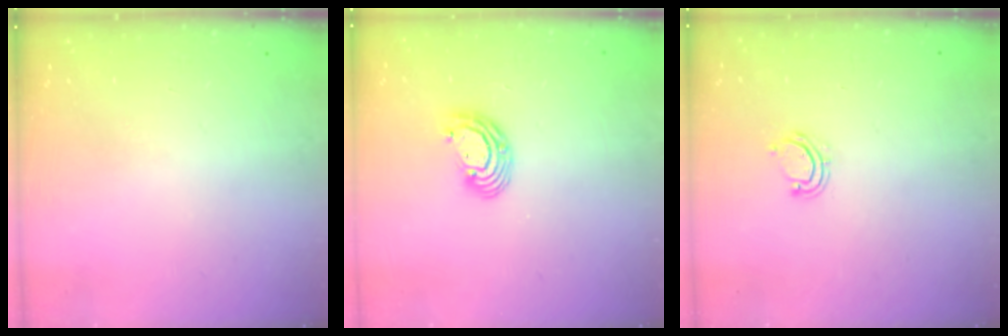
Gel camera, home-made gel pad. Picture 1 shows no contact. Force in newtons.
{"total": 7.2, "press": 7.2, "slide": 1.0}
{"total": 3.9, "press": 3.9, "slide": 0.4}